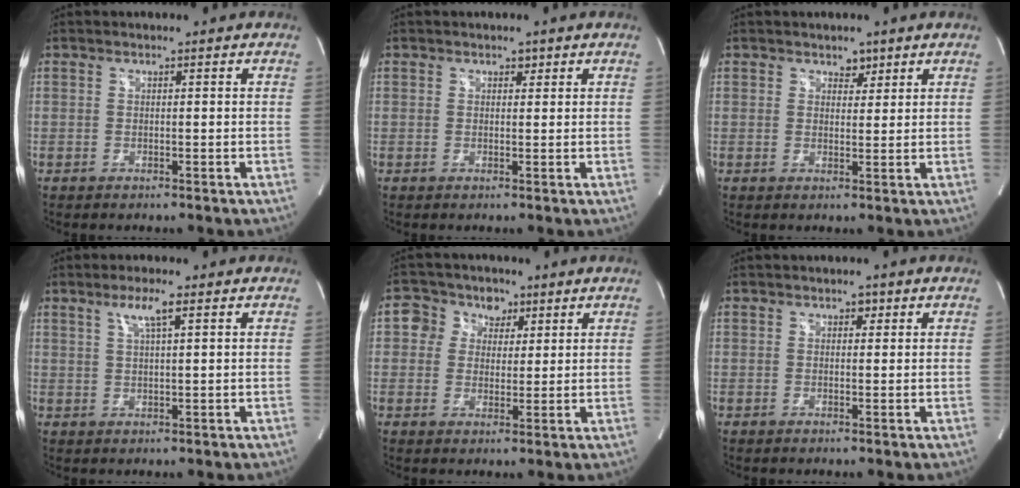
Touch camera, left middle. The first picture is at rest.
{"total": 1.0, "force": [0.6, 0.7, 0.4], "torque": [-0.005, 0.001, 0.009]}
{"total": 2.1, "force": [1.5, 1.4, 0.6], "torque": [-0.004, 0.001, 0.022]}
{"total": 3.8, "force": [2.0, 0.2, 3.2], "torque": [-0.065, 0.003, 0.039]}
{"total": 5.8, "force": [2.2, 5.2, 1.5], "torque": [-0.021, 0.026, 0.038]}
{"total": 1.2, "force": [0.6, 0.8, 0.6], "torque": [-0.007, 0.005, 0.008]}